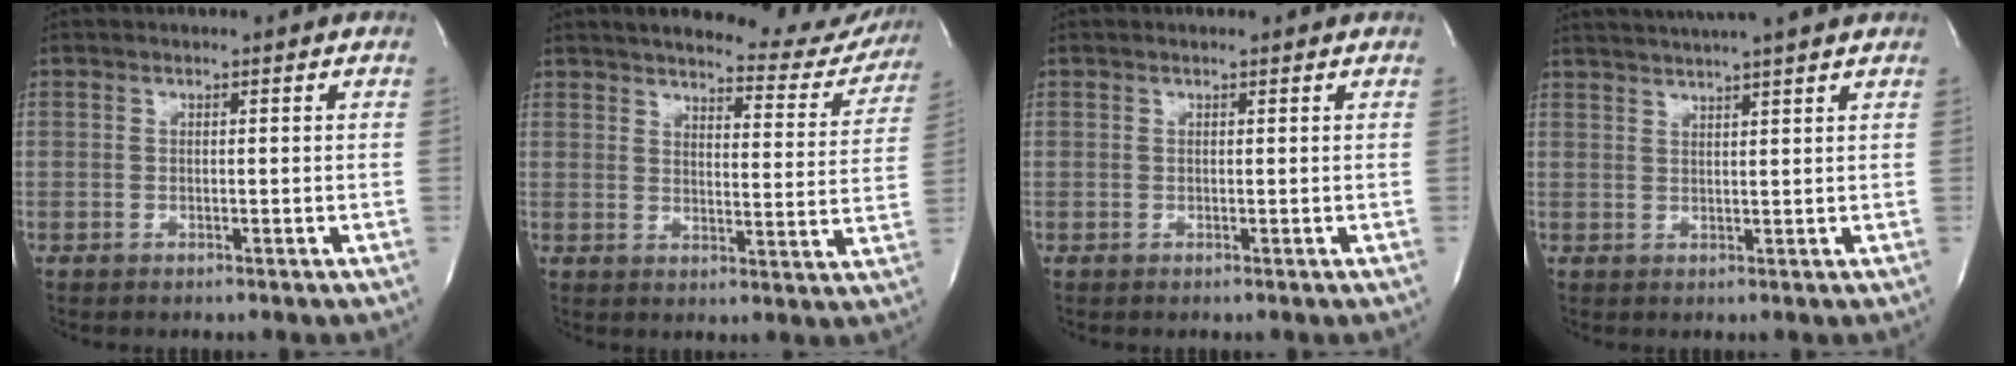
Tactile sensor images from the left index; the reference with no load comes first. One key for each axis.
{"total": 16.7, "fx": 15.5, "fy": 4.0, "fz": 4.8, "tx": -0.036, "ty": -0.039, "tz": 0.173}
{"total": 0.6, "fx": 0.6, "fy": 0.2, "fz": 0.1, "tx": -0.004, "ty": 0.003, "tz": 0.008}
{"total": 11.7, "fx": 10.3, "fy": -0.1, "fz": 5.6, "tx": -0.096, "ty": 0.030, "tz": 0.138}